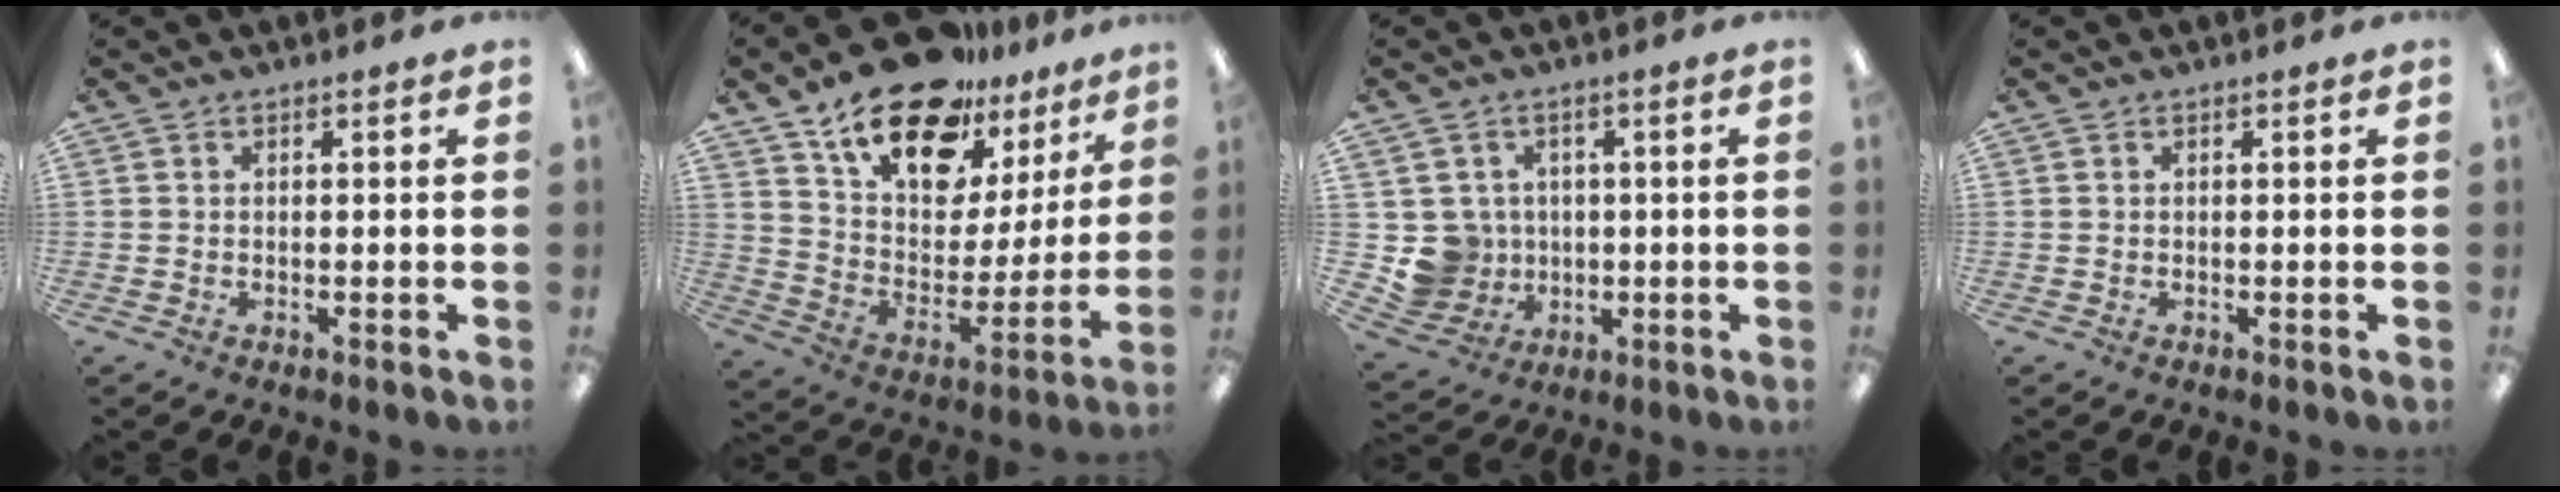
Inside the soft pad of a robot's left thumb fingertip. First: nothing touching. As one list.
[{"total": 20.5, "force": [15.3, 9.4, 9.8], "torque": [-0.170, -0.102, 0.271]}, {"total": 7.1, "force": [0.6, 7.1, 0.6], "torque": [-0.034, 0.000, 0.023]}, {"total": 0.0}]